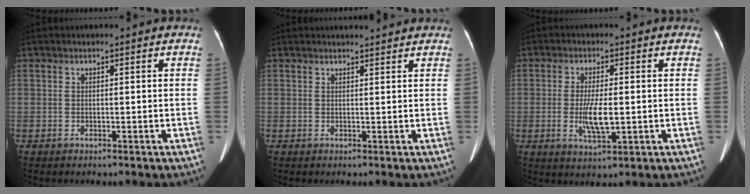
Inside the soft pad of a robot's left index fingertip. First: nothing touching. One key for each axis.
{"total": 3.1, "fx": 3.1, "fy": 0.1, "fz": 0.7, "tx": -0.013, "ty": 0.012, "tz": 0.037}
{"total": 5.3, "fx": -0.6, "fy": 1.1, "fz": 5.1, "tx": -0.105, "ty": -0.012, "tz": -0.009}